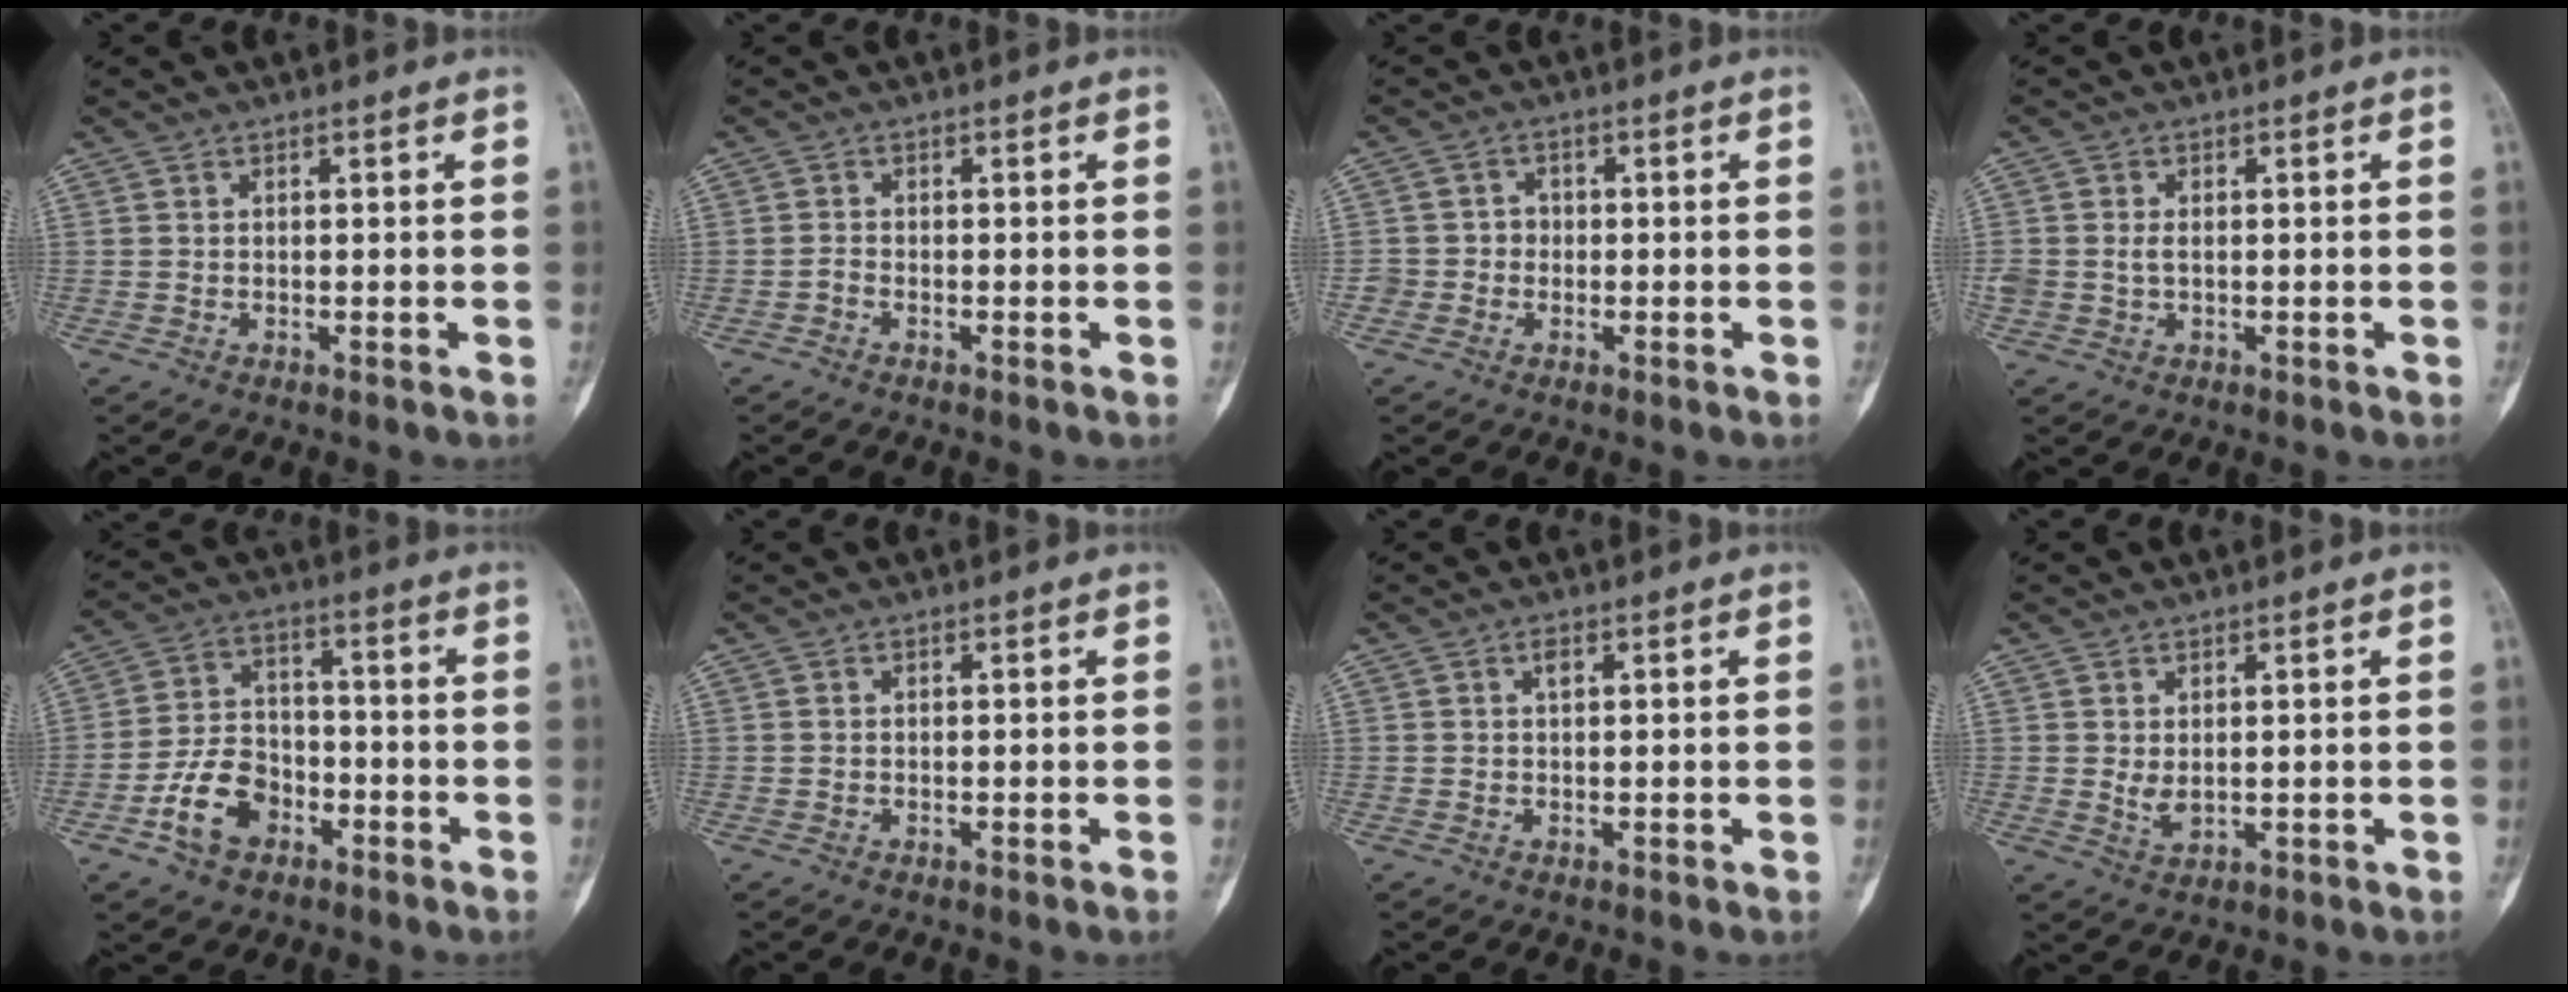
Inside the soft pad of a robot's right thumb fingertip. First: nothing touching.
{"total": 0.8, "force": [-0.7, 0.2, 0.4], "torque": [-0.010, 0.002, -0.017]}
{"total": 2.9, "force": [-0.7, 2.7, 0.4], "torque": [0.019, 0.013, -0.020]}
{"total": 2.3, "force": [0.0, 1.7, 1.6], "torque": [-0.031, 0.001, 0.004]}
{"total": 10.2, "force": [-4.8, 7.0, 5.6], "torque": [-0.082, 0.036, -0.087]}
{"total": 0.0}
{"total": 1.1, "force": [0.4, 0.6, 0.8], "torque": [-0.009, 0.002, 0.005]}
{"total": 2.4, "force": [0.4, 1.4, 1.9], "torque": [-0.030, -0.008, 0.014]}